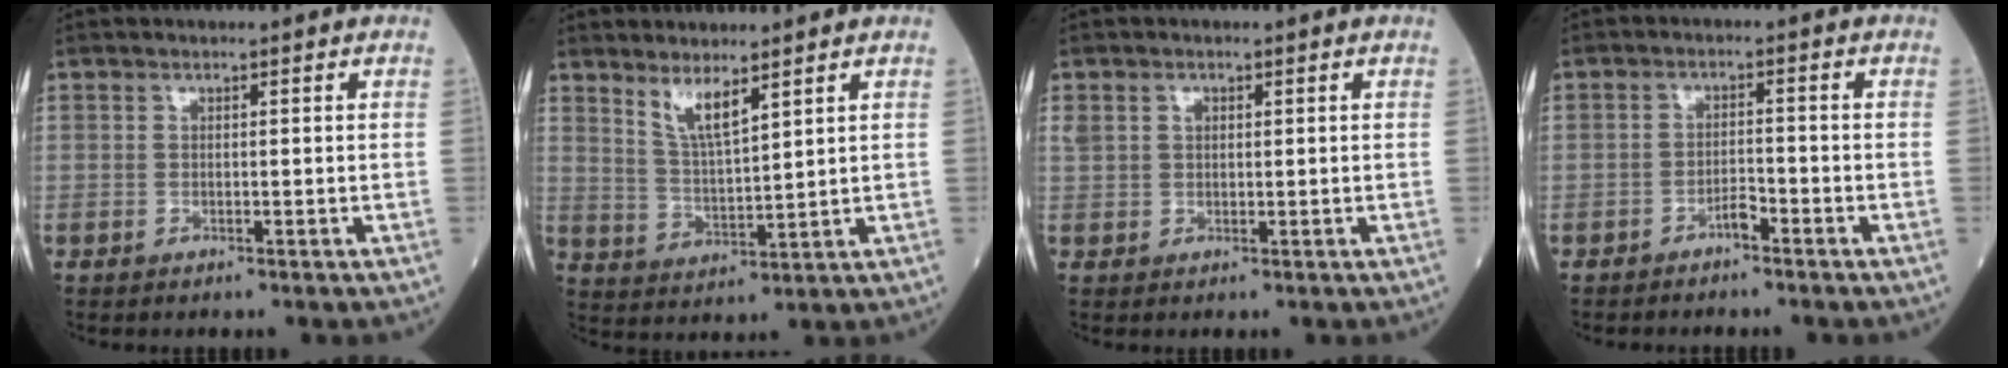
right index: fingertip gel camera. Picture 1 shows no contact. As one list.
[{"total": 5.1, "force": [3.7, 0.6, 3.5], "torque": [-0.069, -0.015, 0.076]}, {"total": 2.4, "force": [0.9, 1.9, 1.2], "torque": [-0.032, 0.016, 0.025]}, {"total": 2.0, "force": [-1.6, 0.5, 1.1], "torque": [-0.014, 0.003, -0.030]}]